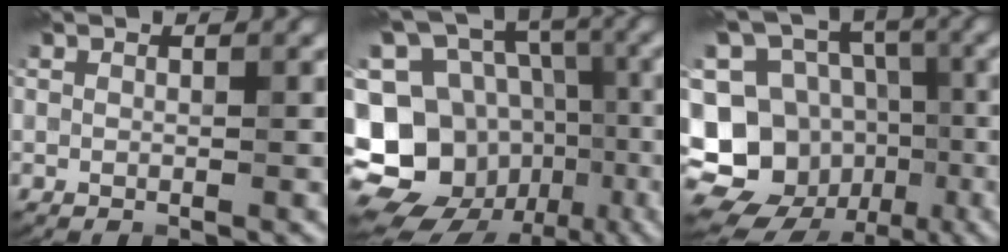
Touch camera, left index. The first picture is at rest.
{"total": 18.9, "force": [-5.1, 16.9, 6.8], "torque": [-0.160, 0.001, -0.084]}
{"total": 17.3, "force": [-5.3, 15.4, 5.7], "torque": [-0.131, 0.004, -0.086]}